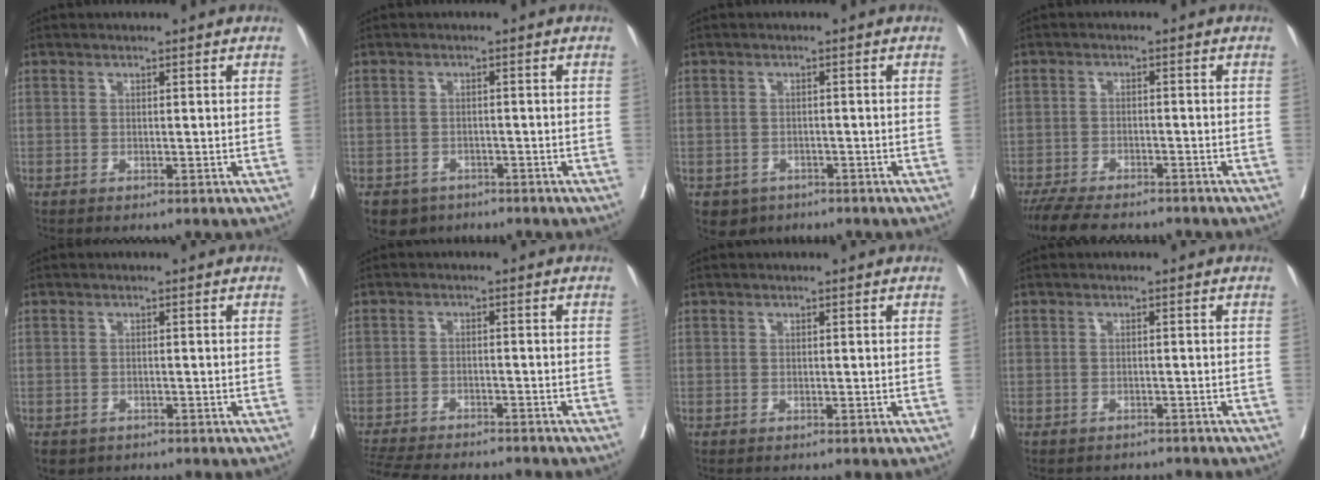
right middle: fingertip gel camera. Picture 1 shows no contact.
{"total": 3.9, "force": [-2.7, 2.7, 0.3], "torque": [-0.004, 0.004, -0.042]}
{"total": 3.2, "force": [-2.0, 2.5, 0.4], "torque": [-0.005, 0.005, -0.028]}
{"total": 10.7, "force": [-9.1, 3.0, 4.7], "torque": [-0.076, -0.014, -0.142]}
{"total": 3.6, "force": [-2.6, 2.4, 0.9], "torque": [-0.013, -0.002, -0.037]}
{"total": 14.6, "force": [-13.2, 3.0, 5.4], "torque": [-0.125, -0.015, -0.190]}
{"total": 0.0}
{"total": 3.9, "force": [-3.6, 1.4, 0.1], "torque": [0.001, 0.000, -0.047]}